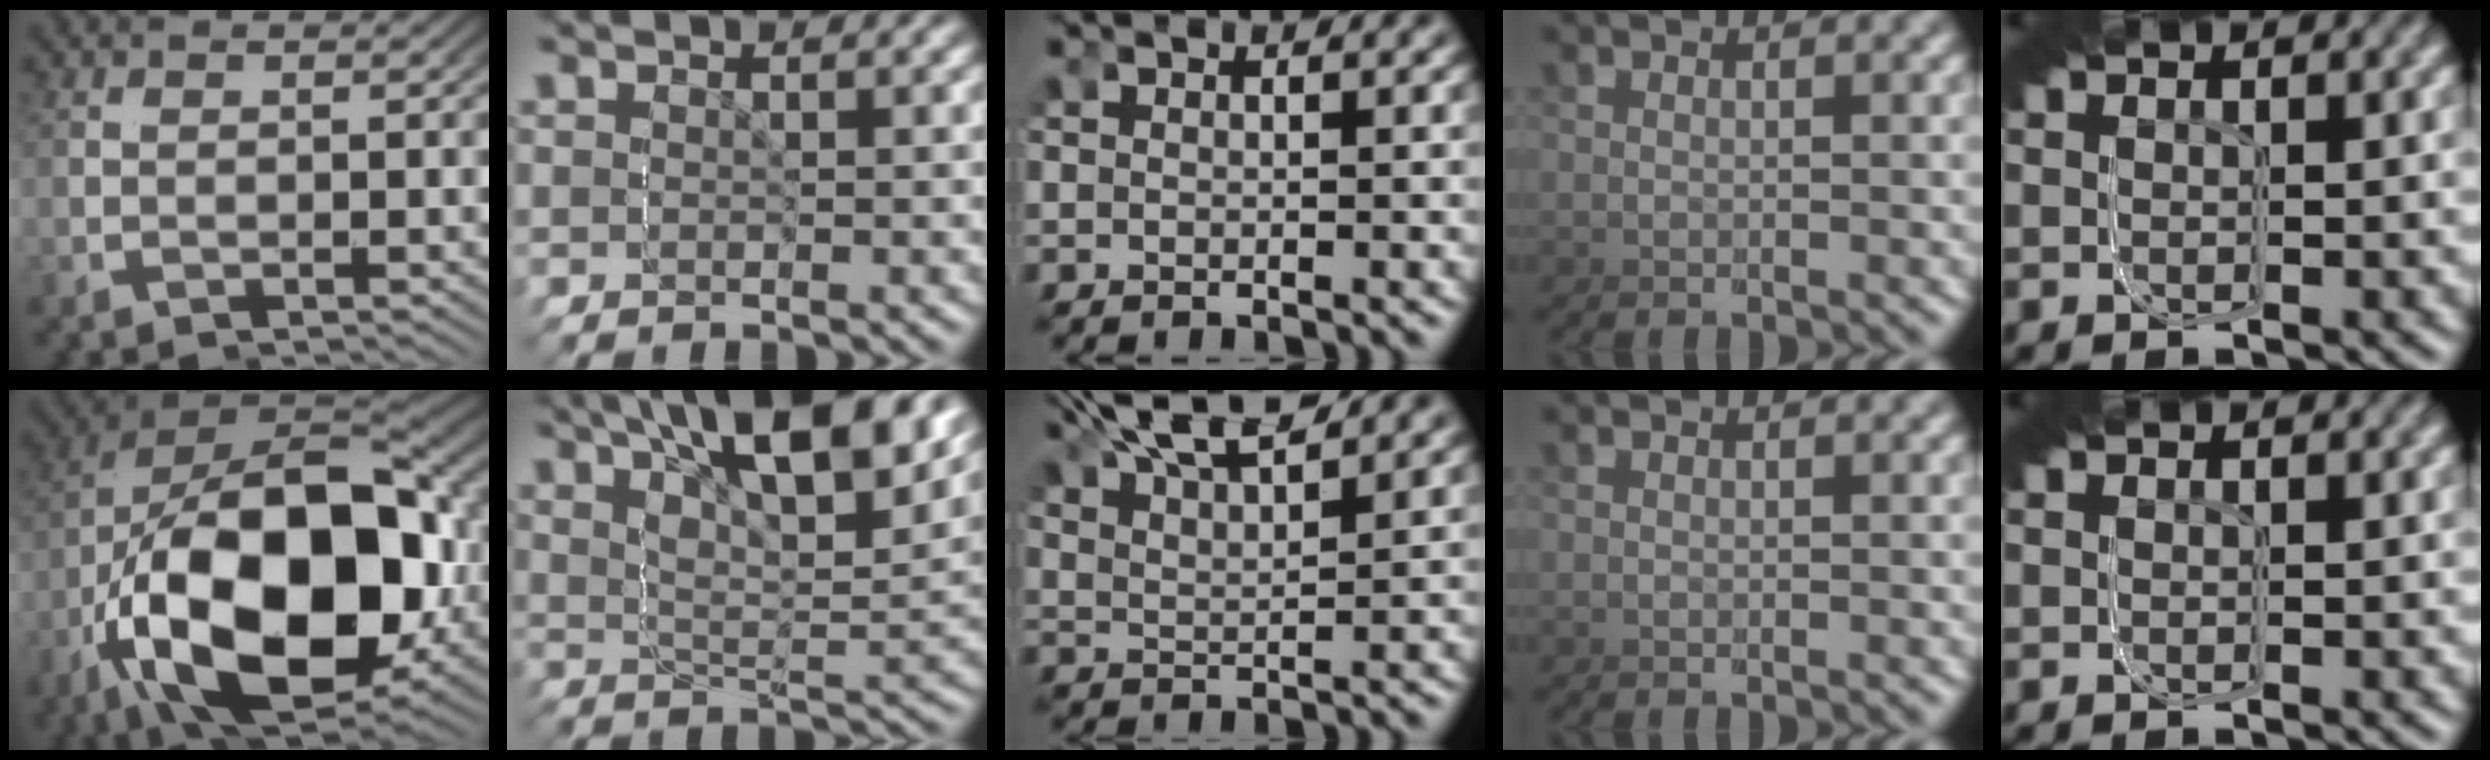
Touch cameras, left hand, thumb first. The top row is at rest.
{"thumb": {"total": 23.4, "force": [-3.2, 12.7, 19.4], "torque": [-0.380, -0.036, -0.031]}, "index": {"total": 10.5, "force": [8.3, 3.0, 5.7], "torque": [-0.113, 0.054, 0.101]}, "middle": {"total": 6.8, "force": [5.3, 2.7, 3.5], "torque": [-0.083, 0.006, 0.084]}}